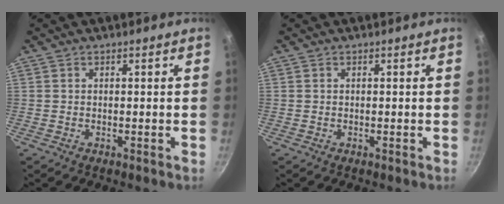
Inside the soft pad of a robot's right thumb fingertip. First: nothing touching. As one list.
[{"total": 0.0}]